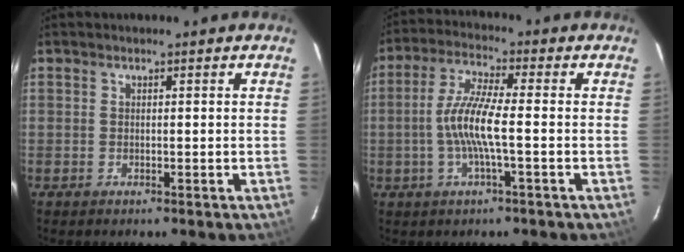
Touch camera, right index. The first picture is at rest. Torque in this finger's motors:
{"motor_torque": [1.10, -0.15, 0.69, 0.21]}